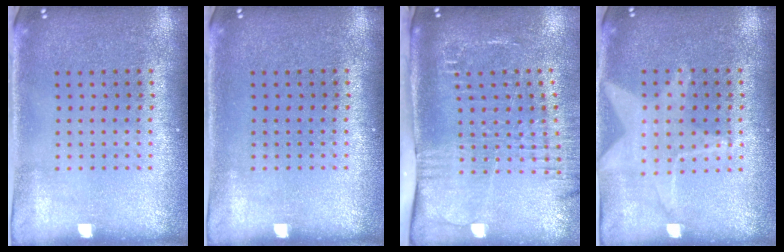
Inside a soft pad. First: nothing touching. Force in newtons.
{"total": 0.0}
{"total": 2.6, "press": 2.1, "slide": 1.6}
{"total": 1.3, "press": 1.3, "slide": 0.4}